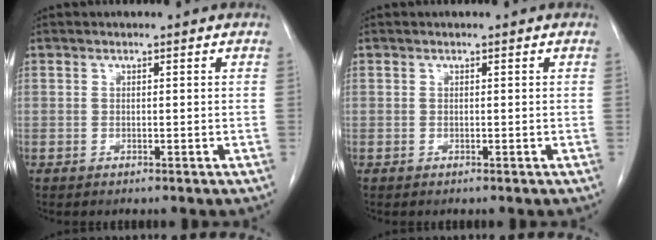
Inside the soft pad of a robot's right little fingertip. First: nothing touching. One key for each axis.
{"total": 0.0}